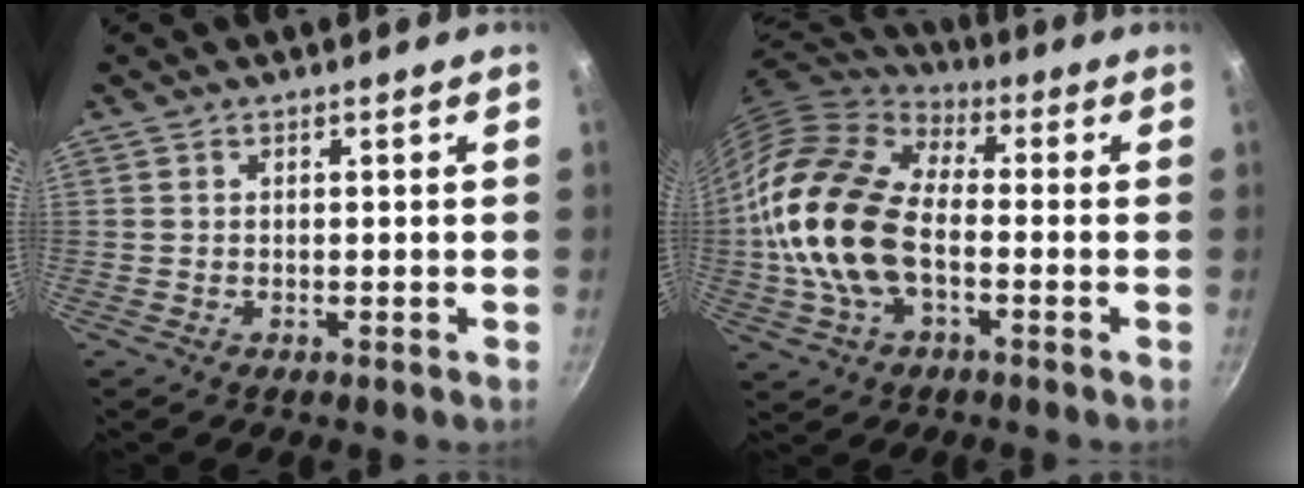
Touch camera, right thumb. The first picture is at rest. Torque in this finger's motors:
{"motor_torque": [-0.51, 1.82, 2.09, -0.67, 0.71]}